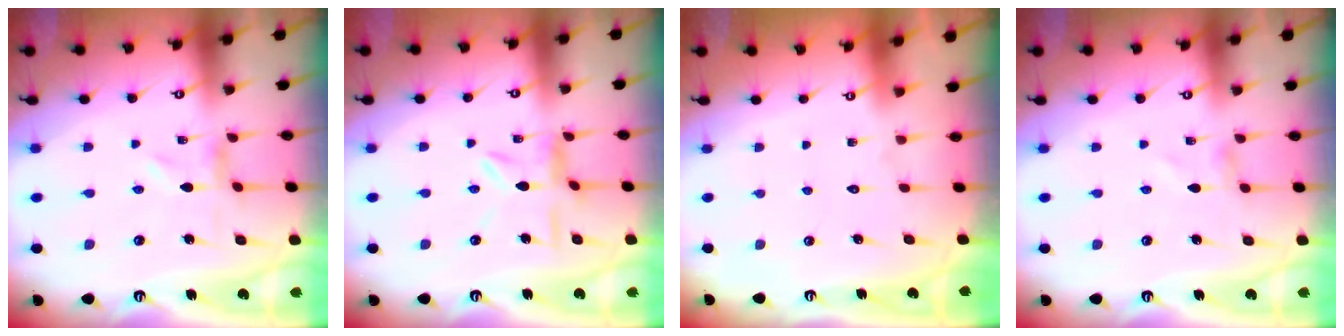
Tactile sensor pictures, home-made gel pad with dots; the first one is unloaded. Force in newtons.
{"total": 5.3, "press": 5.3, "slide": 0.5}
{"total": 1.6, "press": 1.6, "slide": 0.1}
{"total": 0.0}